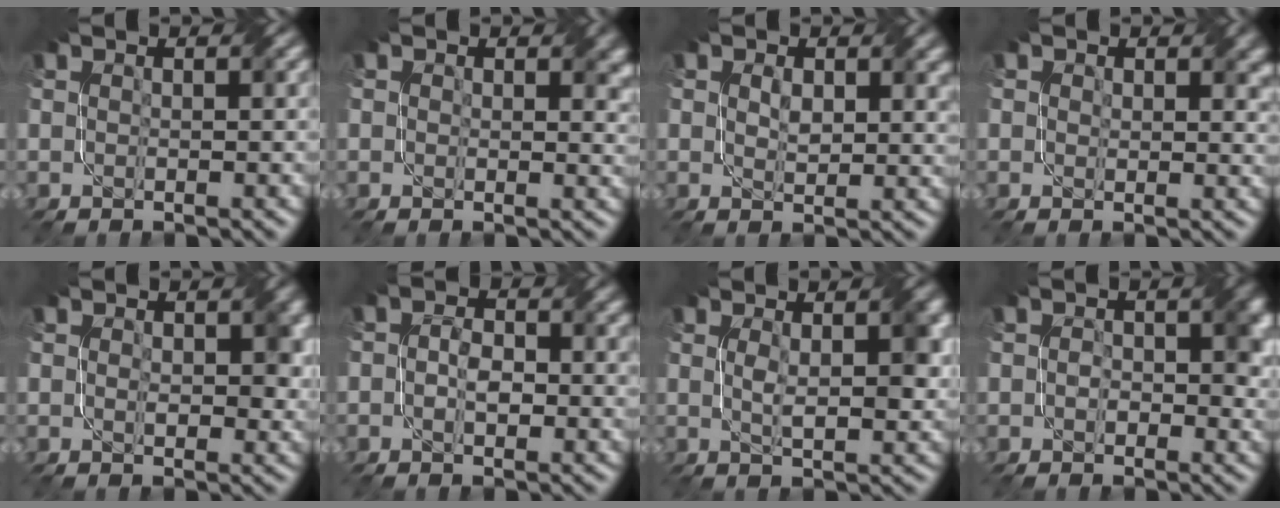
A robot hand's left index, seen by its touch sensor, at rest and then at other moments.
{"total": 2.5, "force": [1.1, 1.7, 1.4], "torque": [-0.016, -0.005, 0.012]}
{"total": 2.7, "force": [0.9, 1.7, 1.9], "torque": [-0.037, -0.003, 0.018]}
{"total": 2.6, "force": [1.2, 1.8, 1.4], "torque": [-0.019, -0.005, 0.016]}
{"total": 3.1, "force": [0.5, 1.9, 2.4], "torque": [-0.037, -0.006, 0.009]}
{"total": 2.9, "force": [-0.3, 1.7, 2.3], "torque": [-0.039, 0.001, -0.010]}
{"total": 3.6, "force": [0.6, 1.2, 3.3], "torque": [-0.059, -0.001, 0.013]}
{"total": 3.1, "force": [0.1, 1.9, 2.4], "torque": [-0.028, -0.002, -0.004]}